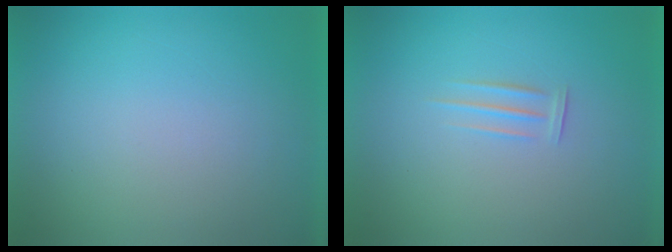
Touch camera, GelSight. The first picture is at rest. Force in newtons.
{"total": 1.9}